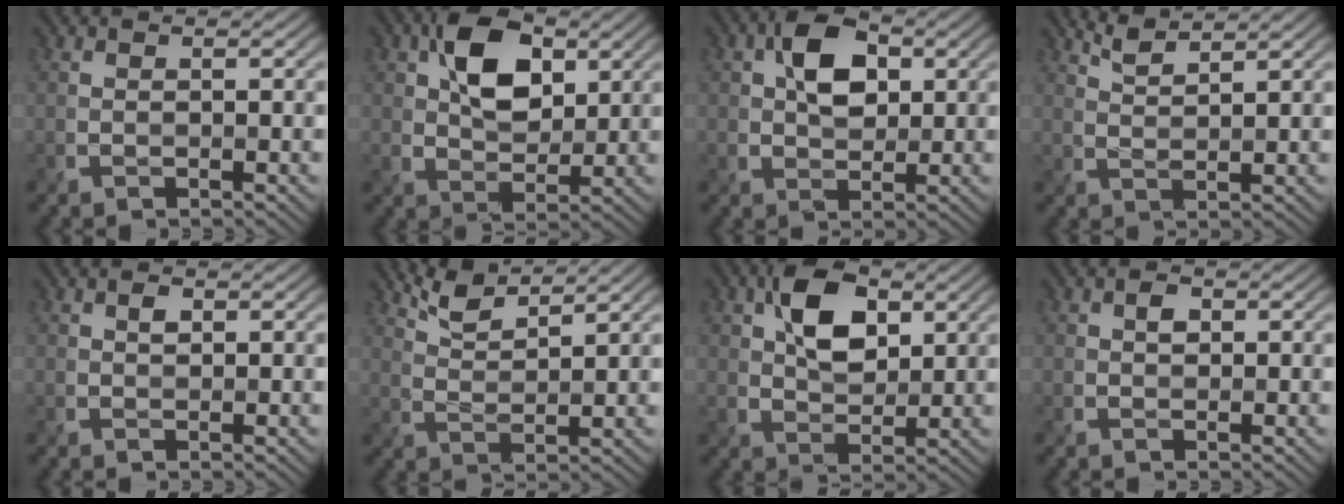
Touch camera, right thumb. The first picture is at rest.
{"total": 8.3, "force": [3.0, 5.1, 5.9], "torque": [-0.106, 0.006, 0.048]}
{"total": 6.2, "force": [1.6, 4.1, 4.3], "torque": [-0.076, 0.007, 0.020]}
{"total": 2.7, "force": [2.4, 0.3, 1.3], "torque": [-0.027, 0.007, 0.052]}
{"total": 0.8, "force": [0.3, 0.6, 0.5], "torque": [-0.008, -0.001, 0.007]}
{"total": 4.3, "force": [3.6, 0.7, 2.2], "torque": [-0.054, 0.003, 0.080]}
{"total": 7.5, "force": [2.7, 4.5, 5.3], "torque": [-0.096, 0.005, 0.043]}
{"total": 1.2, "force": [0.2, 1.0, 0.7], "torque": [-0.012, 0.000, 0.003]}